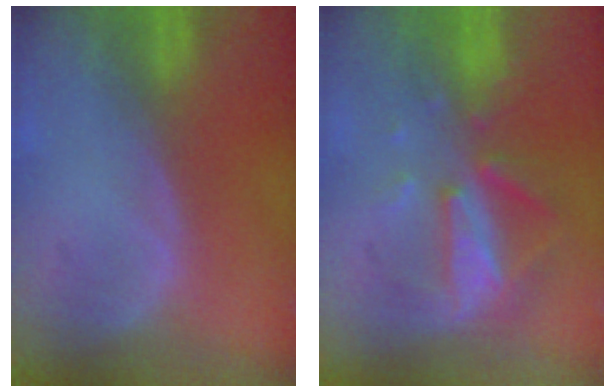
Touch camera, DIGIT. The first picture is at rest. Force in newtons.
{"total": 8.1, "press": 7.5, "slide": 3.3}